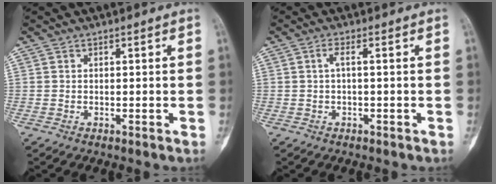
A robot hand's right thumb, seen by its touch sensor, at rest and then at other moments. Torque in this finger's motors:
{"motor_torque": [-0.02, -0.01, 0.47, 0.02, 0.04]}